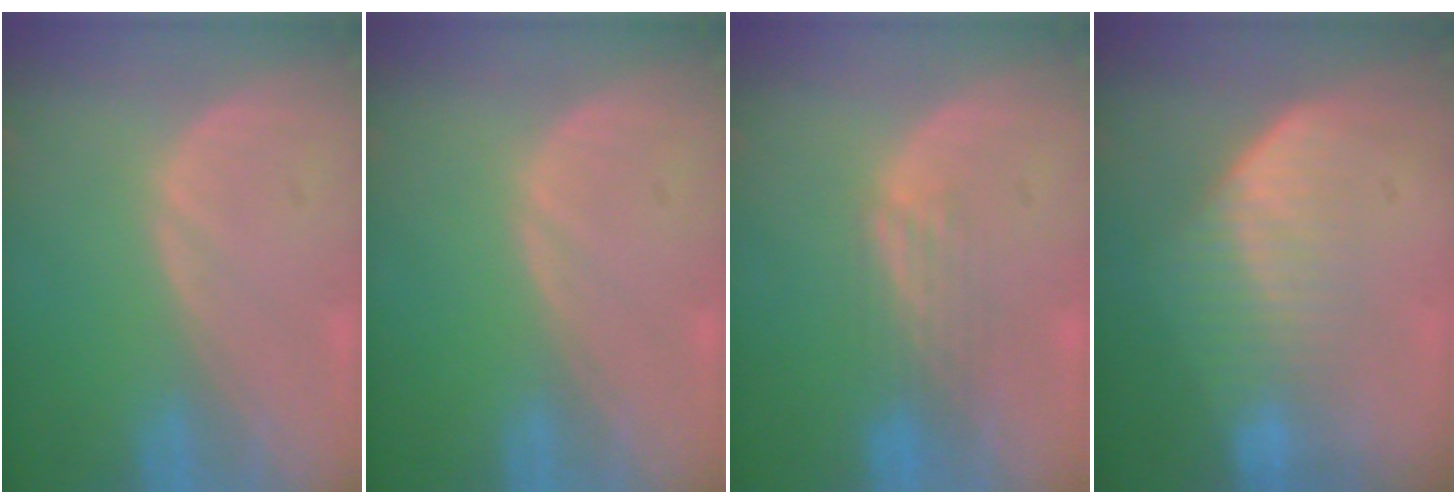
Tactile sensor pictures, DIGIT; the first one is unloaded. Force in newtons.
{"total": 0.0}
{"total": 4.0, "press": 3.3, "slide": 2.3}
{"total": 7.2, "press": 6.1, "slide": 3.8}